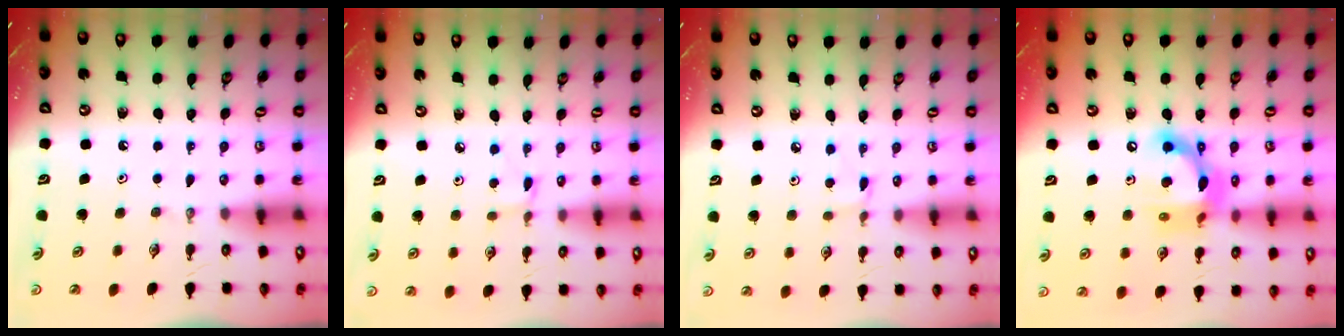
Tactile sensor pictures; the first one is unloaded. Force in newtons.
{"total": 1.6, "press": 1.6, "slide": 0.2}
{"total": 1.5, "press": 1.5, "slide": 0.2}
{"total": 14.3, "press": 14.3, "slide": 0.9}